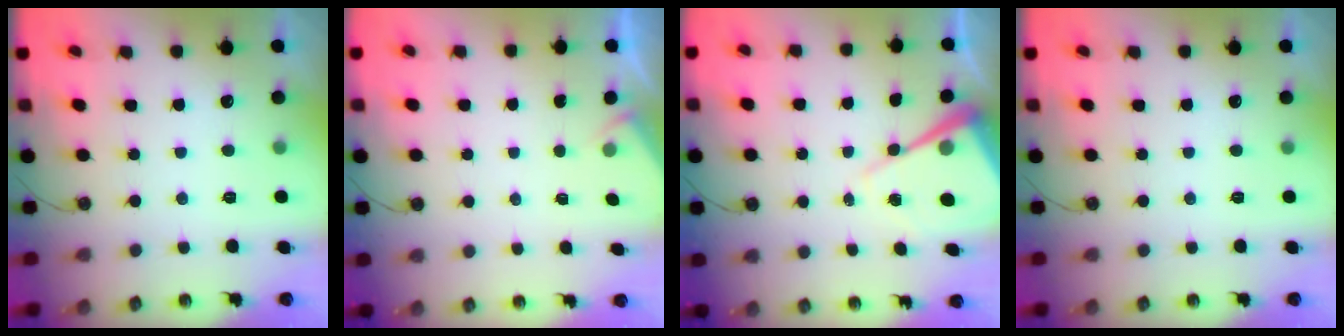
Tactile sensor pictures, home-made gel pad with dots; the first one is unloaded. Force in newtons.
{"total": 2.2, "press": 2.2, "slide": 0.4}
{"total": 10.3, "press": 10.3, "slide": 0.9}
{"total": 0.0}